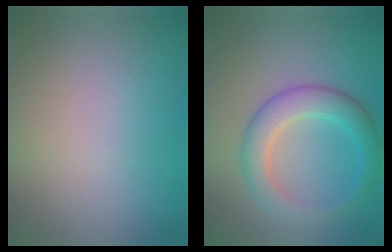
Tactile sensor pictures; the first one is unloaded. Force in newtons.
{"total": 4.4, "press": 4.4, "slide": 0.1}